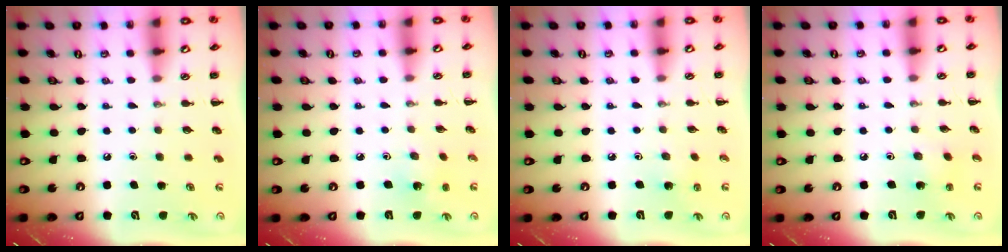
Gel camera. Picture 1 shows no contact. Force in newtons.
{"total": 1.5, "press": 1.4, "slide": 0.5}
{"total": 1.9, "press": 1.9, "slide": 0.4}
{"total": 1.4, "press": 1.2, "slide": 0.6}